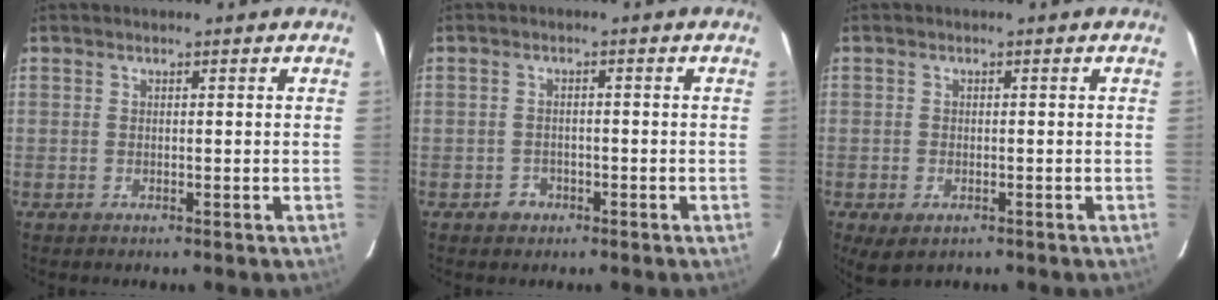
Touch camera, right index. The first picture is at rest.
{"total": 2.5, "force": [-1.4, 2.1, 0.3], "torque": [-0.010, 0.006, -0.019]}
{"total": 3.6, "force": [-1.8, 2.3, 2.2], "torque": [-0.043, -0.012, -0.028]}